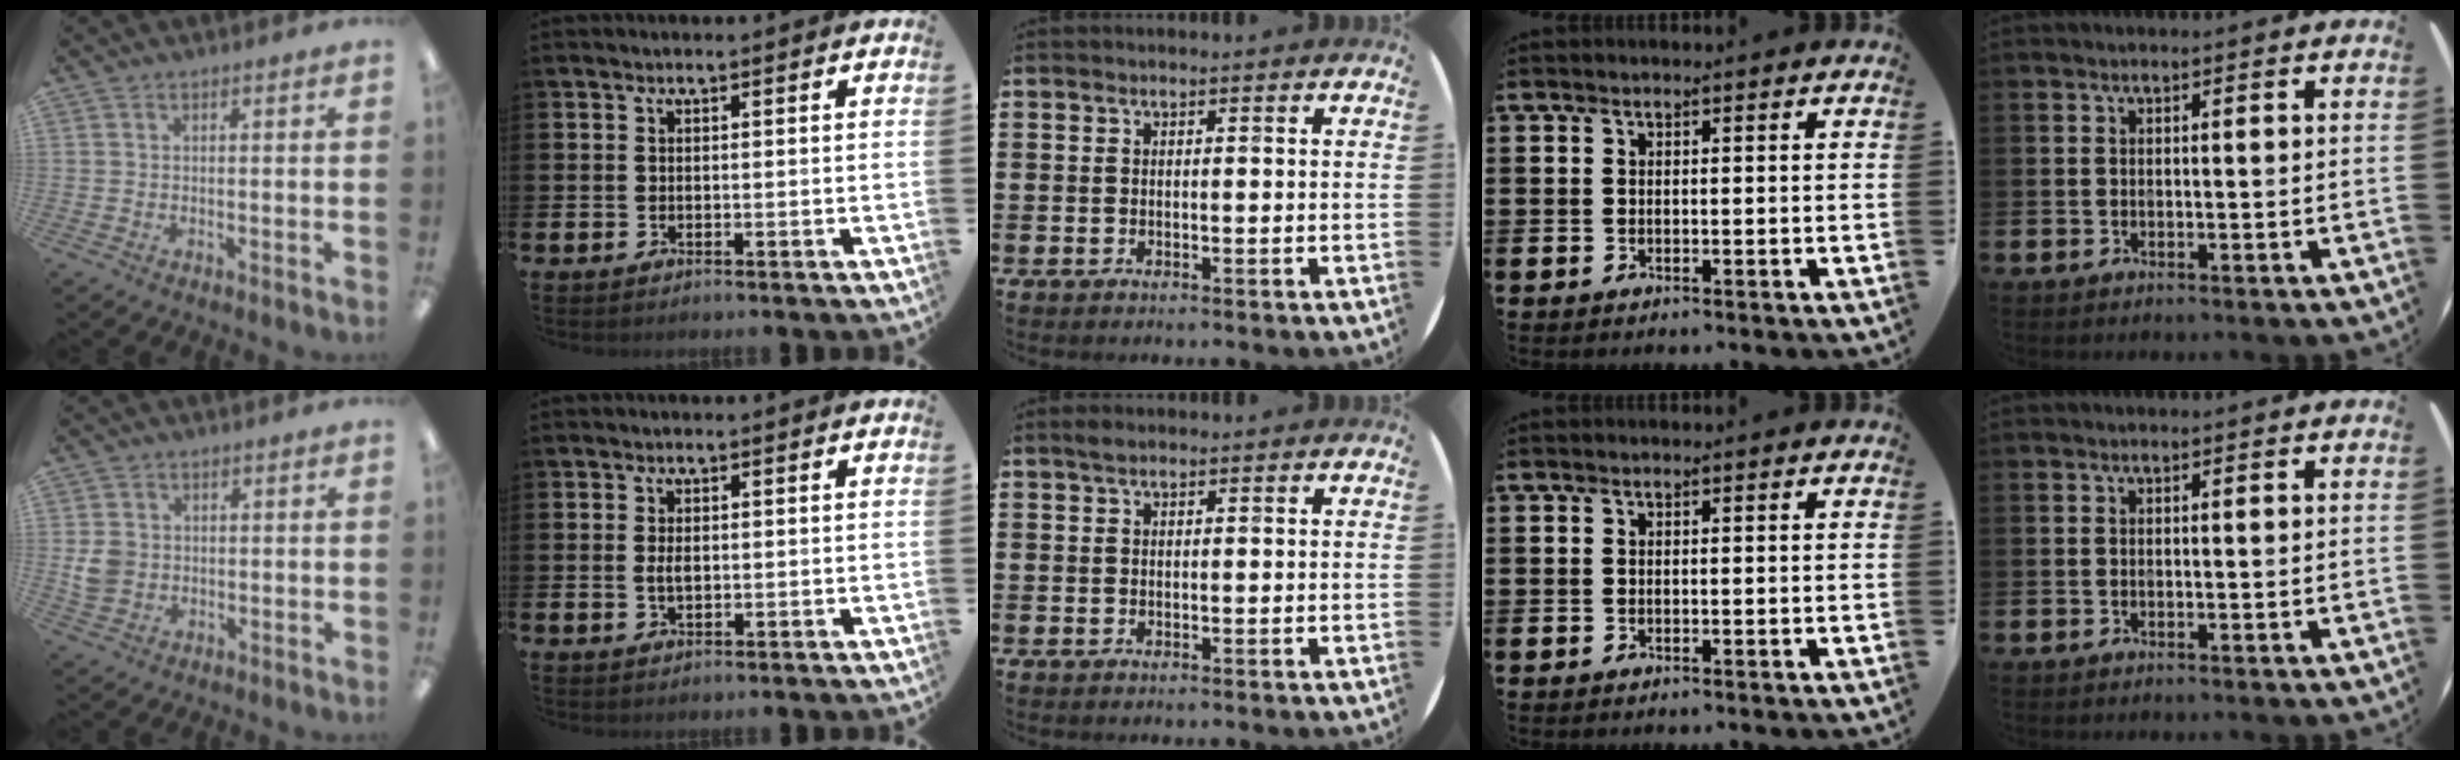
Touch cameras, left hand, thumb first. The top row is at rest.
{"thumb": {"total": 4.7, "force": [0.2, 4.3, 1.9], "torque": [-0.021, 0.005, 0.004]}, "index": {"total": 1.7, "force": [0.0, 0.9, 1.5], "torque": [-0.020, 0.001, -0.003]}, "middle": {"total": 1.0, "force": [0.7, 0.5, 0.4], "torque": [-0.009, 0.006, 0.012]}}